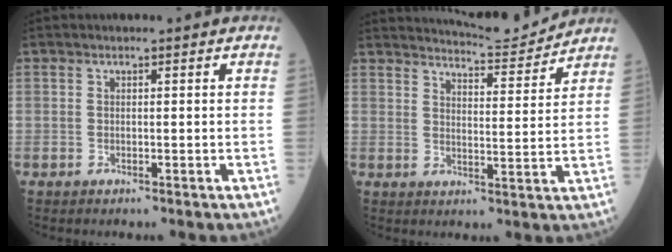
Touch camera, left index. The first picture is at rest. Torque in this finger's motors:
{"motor_torque": [0.27, -0.47, 0.01, 0.01]}